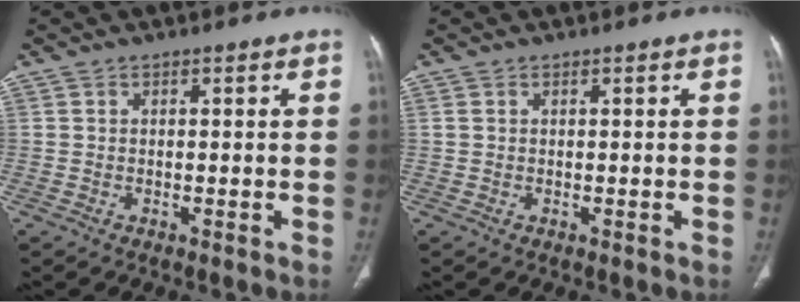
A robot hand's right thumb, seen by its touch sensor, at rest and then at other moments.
{"total": 0.5, "force": [0.3, 0.3, 0.3], "torque": [-0.008, 0.008, 0.009]}